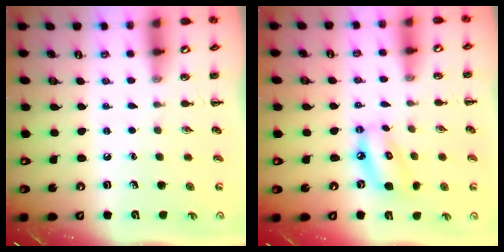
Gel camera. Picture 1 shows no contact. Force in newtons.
{"total": 9.8, "press": 9.4, "slide": 2.4}